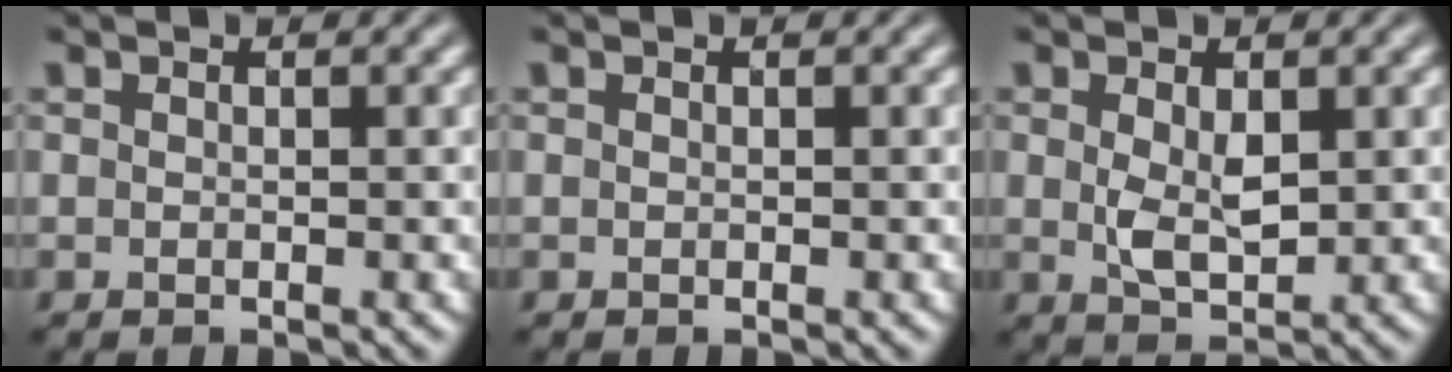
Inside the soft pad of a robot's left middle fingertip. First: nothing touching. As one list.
[{"total": 0.0}, {"total": 3.1, "force": [0.3, 1.7, 2.5], "torque": [-0.054, -0.005, 0.012]}]